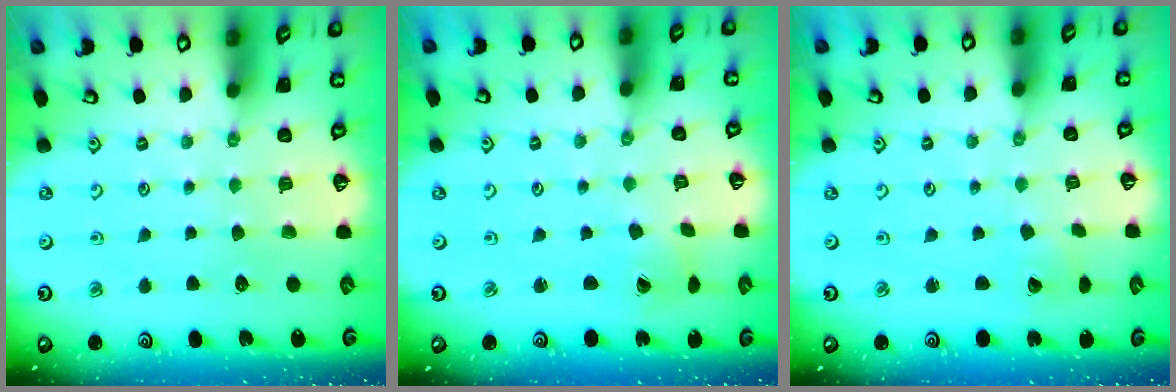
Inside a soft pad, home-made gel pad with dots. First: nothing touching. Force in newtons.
{"total": 1.5, "press": 1.5, "slide": 0.2}
{"total": 2.7, "press": 2.7, "slide": 0.3}